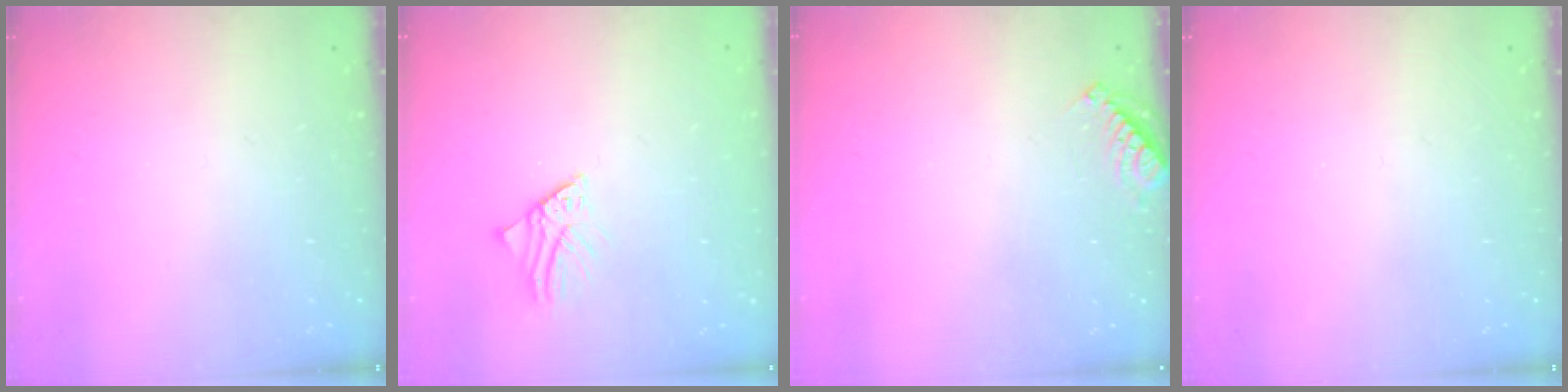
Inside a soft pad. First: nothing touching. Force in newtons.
{"total": 2.6, "press": 2.6, "slide": 0.4}
{"total": 4.5, "press": 4.4, "slide": 0.7}
{"total": 0.0}